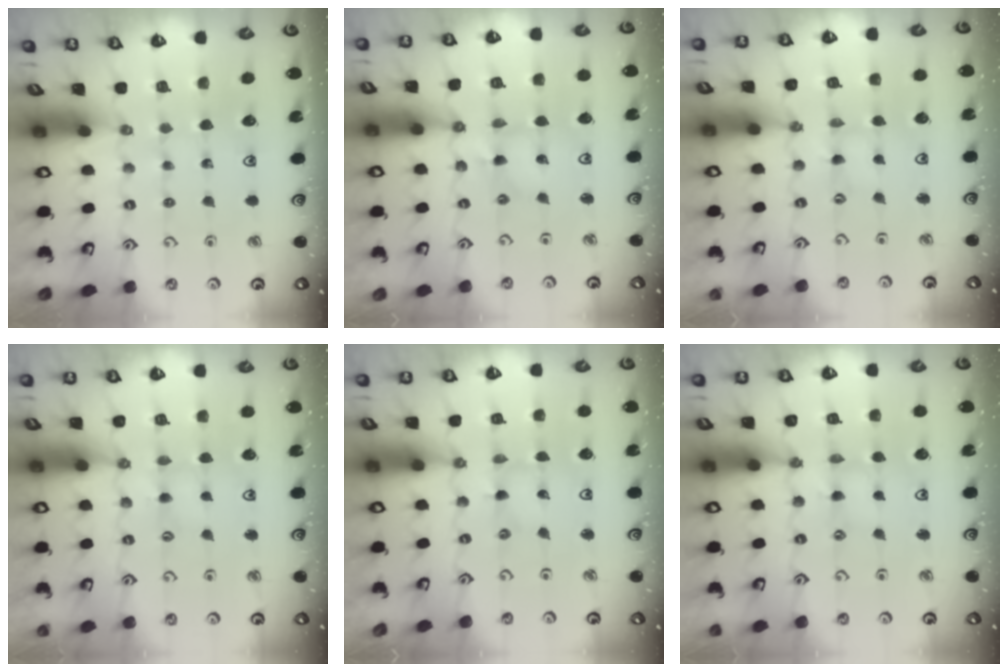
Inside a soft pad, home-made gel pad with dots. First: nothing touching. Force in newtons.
{"total": 2.7, "press": 2.7, "slide": 0.2}
{"total": 0.0}
{"total": 2.2, "press": 2.2, "slide": 0.3}
{"total": 0.0}
{"total": 2.1, "press": 2.1, "slide": 0.4}